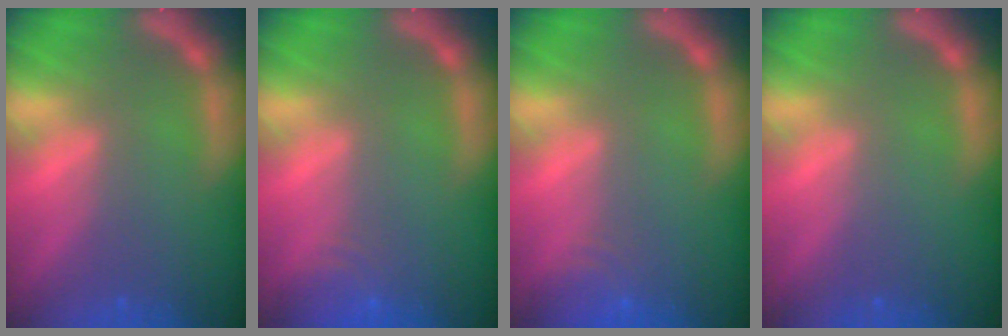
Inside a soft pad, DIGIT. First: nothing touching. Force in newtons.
{"total": 3.0}
{"total": 3.0}
{"total": 0.0}